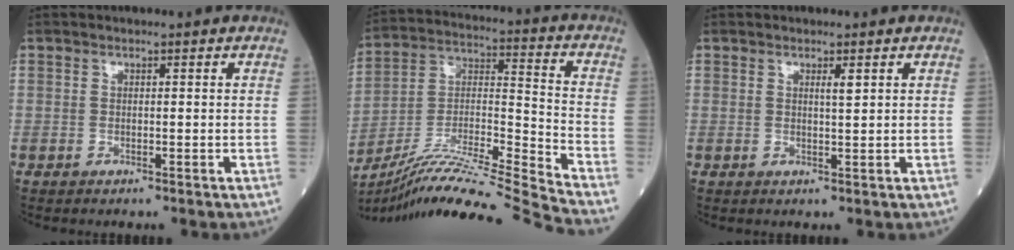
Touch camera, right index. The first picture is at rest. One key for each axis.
{"total": 22.1, "fx": -19.8, "fy": -3.0, "fz": 9.4, "tx": -0.187, "ty": -0.017, "tz": -0.340}
{"total": 1.2, "fx": 0.6, "fy": 0.0, "fz": 1.0, "tx": -0.019, "ty": -0.004, "tz": 0.009}